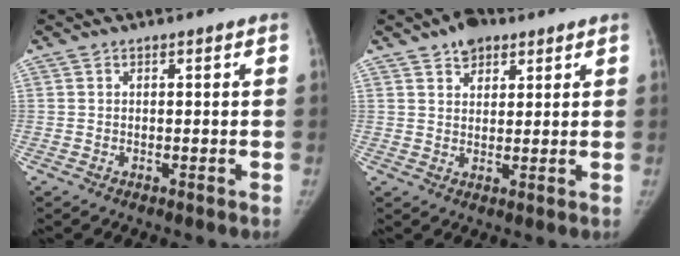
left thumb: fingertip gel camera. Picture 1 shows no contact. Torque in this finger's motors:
{"motor_torque": [-0.08, -0.01, 0.06, -0.04, 0.01]}